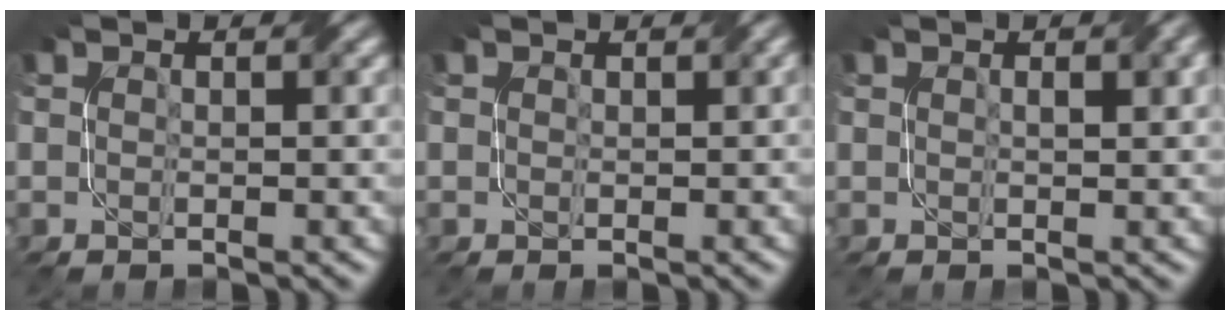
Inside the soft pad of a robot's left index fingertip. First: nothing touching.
{"total": 0.6, "force": [-0.5, 0.0, -0.3], "torque": [0.008, 0.002, -0.008]}
{"total": 1.5, "force": [0.5, 0.4, 1.4], "torque": [-0.018, -0.001, 0.010]}